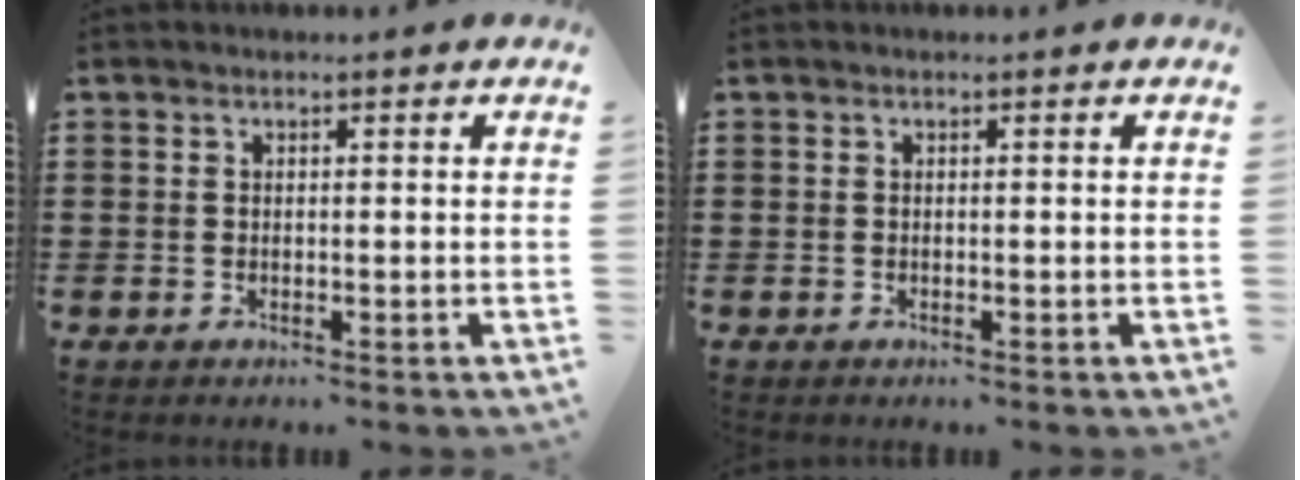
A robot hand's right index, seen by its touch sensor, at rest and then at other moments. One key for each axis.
{"total": 0.0}